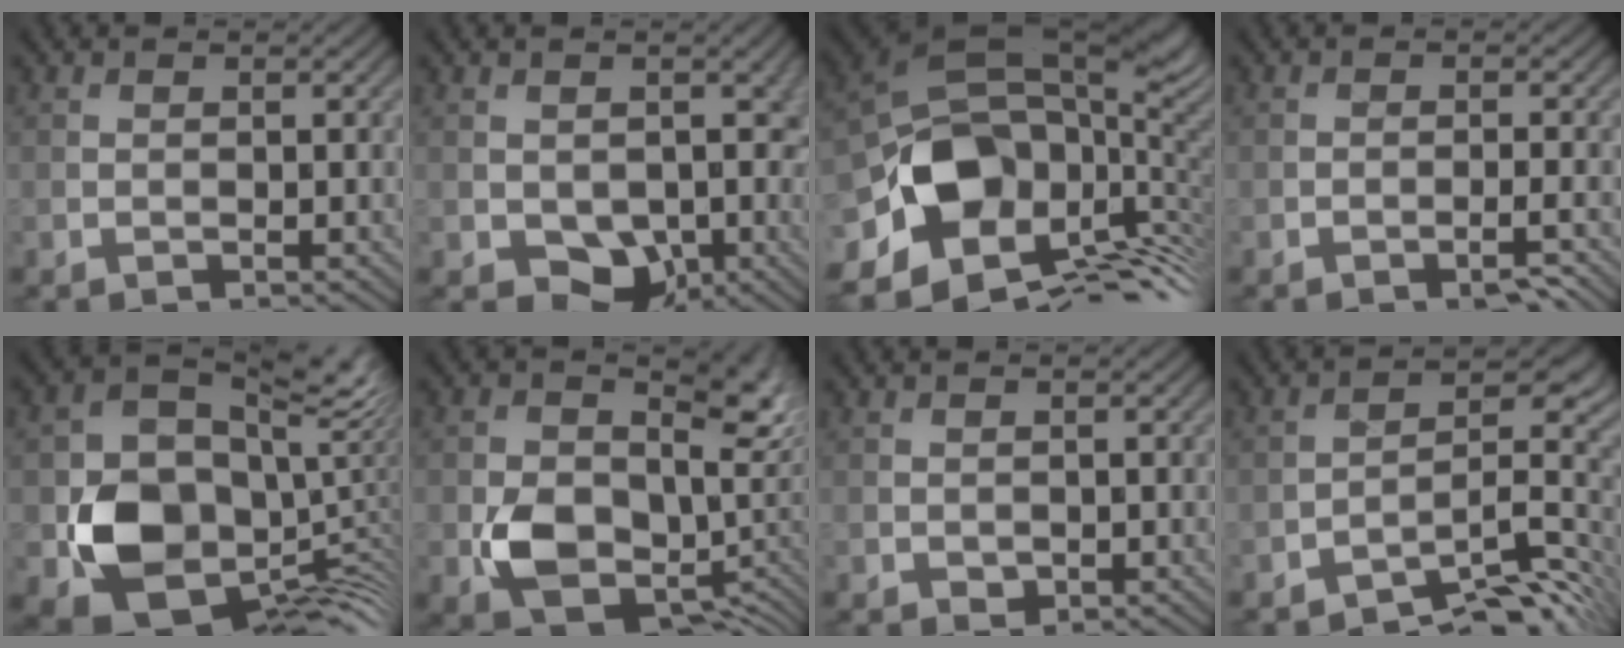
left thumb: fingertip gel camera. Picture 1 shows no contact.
{"total": 7.0, "force": [-0.7, 5.3, 4.5], "torque": [-0.077, -0.024, -0.007]}
{"total": 16.9, "force": [-2.1, 11.9, 11.8], "torque": [-0.216, -0.025, -0.009]}
{"total": 2.5, "force": [-1.7, 0.3, 1.8], "torque": [-0.029, 0.005, -0.030]}
{"total": 14.3, "force": [-1.3, 11.3, 8.6], "torque": [-0.144, -0.037, -0.017]}
{"total": 9.9, "force": [0.0, 7.4, 6.6], "torque": [-0.112, -0.035, 0.011]}
{"total": 0.7, "force": [-0.2, 0.5, 0.5], "torque": [-0.006, -0.004, -0.002]}
{"total": 9.5, "force": [-7.3, 2.9, 5.3], "torque": [-0.064, 0.003, -0.129]}